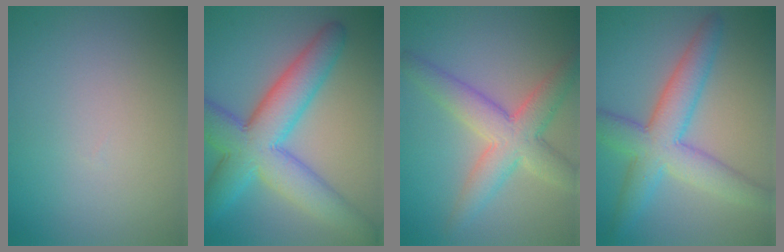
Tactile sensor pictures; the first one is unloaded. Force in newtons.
{"total": 9.3, "press": 9.3, "slide": 0.1}
{"total": 5.6, "press": 5.6, "slide": 0.2}
{"total": 6.6, "press": 6.6, "slide": 0.1}